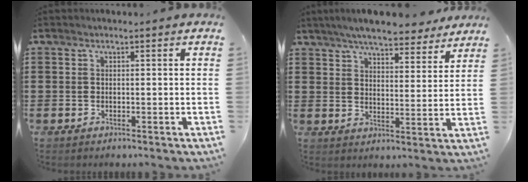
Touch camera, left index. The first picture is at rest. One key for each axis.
{"total": 6.6, "fx": 6.1, "fy": 0.6, "fz": 2.3, "tx": -0.061, "ty": -0.026, "tz": 0.107}